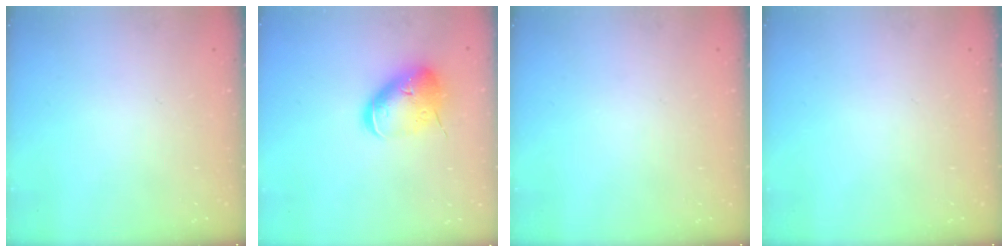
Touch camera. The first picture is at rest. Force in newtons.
{"total": 14.1, "press": 14.0, "slide": 2.0}
{"total": 0.0}
{"total": 0.0}